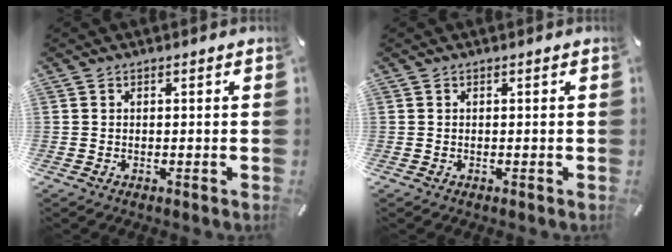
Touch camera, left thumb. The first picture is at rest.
{"total": 0.0}